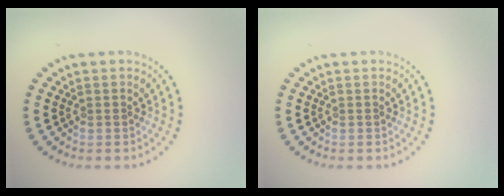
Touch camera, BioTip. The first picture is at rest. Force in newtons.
{"total": 0.0}